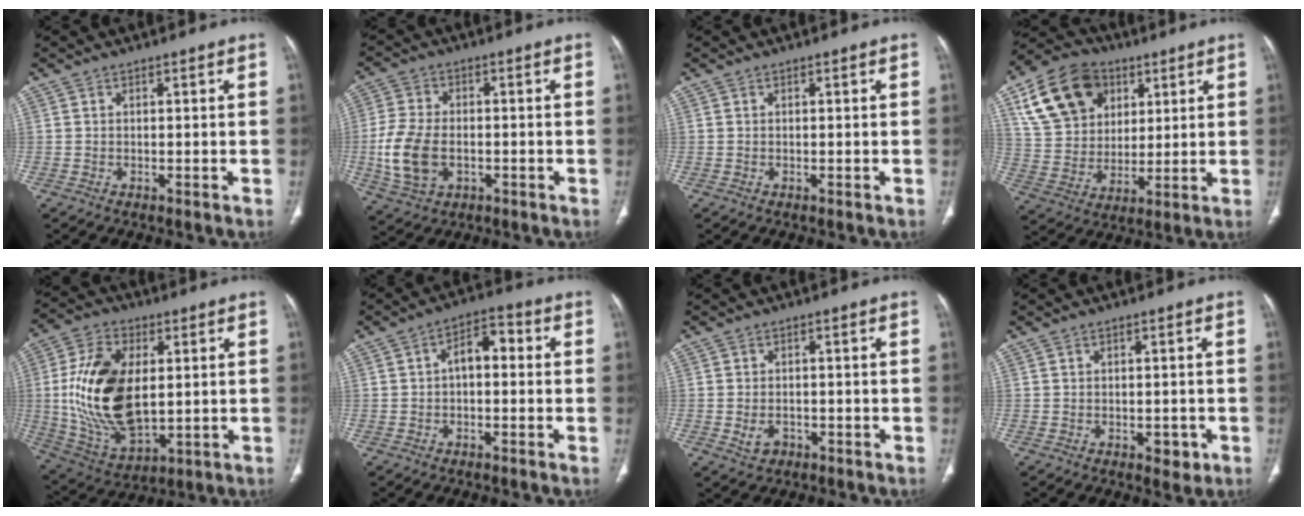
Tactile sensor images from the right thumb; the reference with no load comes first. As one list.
[{"total": 10.8, "force": [-2.1, 7.0, 7.9], "torque": [-0.168, 0.003, -0.036]}, {"total": 0.0}, {"total": 18.2, "force": [7.9, 13.4, 9.4], "torque": [-0.159, -0.007, 0.147]}, {"total": 20.5, "force": [1.6, 11.6, 16.8], "torque": [-0.321, -0.013, 0.041]}, {"total": 5.9, "force": [0.1, 3.4, 4.8], "torque": [-0.062, 0.026, -0.010]}, {"total": 2.9, "force": [-1.2, 2.1, 1.6], "torque": [-0.026, 0.004, -0.012]}, {"total": 2.6, "force": [-1.0, 1.6, 1.9], "torque": [-0.008, 0.003, -0.007]}]